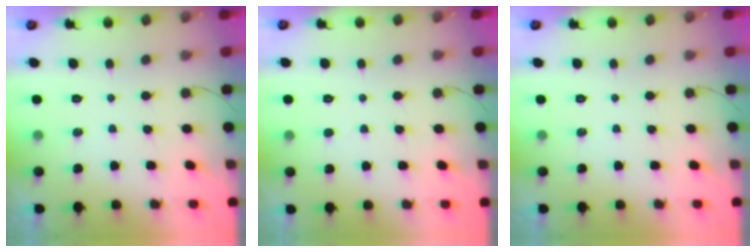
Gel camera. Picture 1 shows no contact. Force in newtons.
{"total": 2.2, "press": 2.2, "slide": 0.2}
{"total": 0.0}